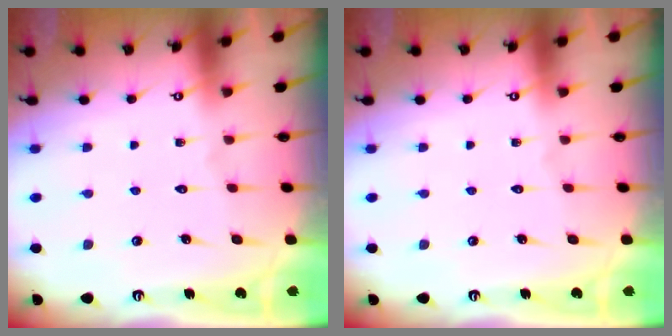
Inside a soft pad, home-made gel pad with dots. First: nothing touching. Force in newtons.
{"total": 0.0}